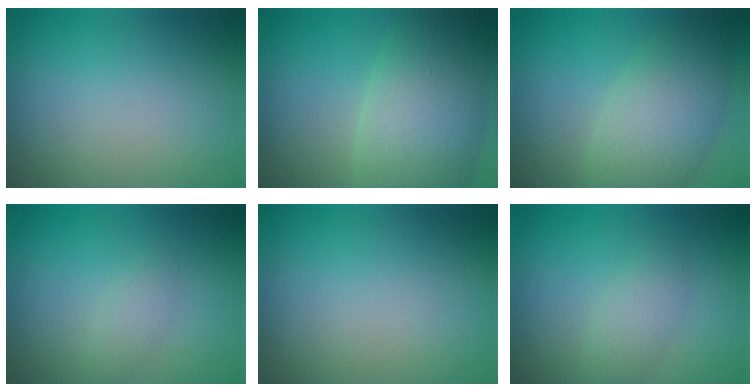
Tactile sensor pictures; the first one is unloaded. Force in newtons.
{"total": 9.7, "press": 9.6, "slide": 0.5}
{"total": 6.1, "press": 6.1, "slide": 0.2}
{"total": 1.1, "press": 1.1, "slide": 0.1}
{"total": 0.0}
{"total": 1.7, "press": 1.7, "slide": 0.0}